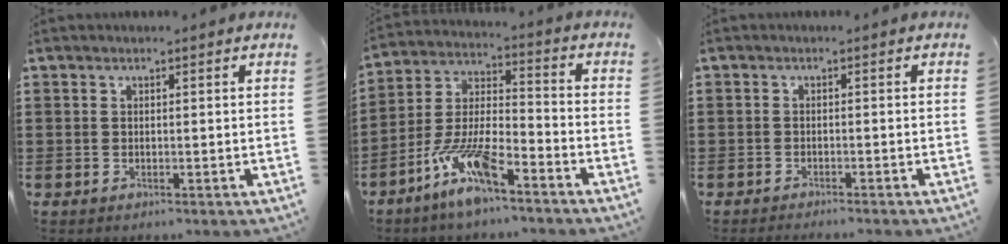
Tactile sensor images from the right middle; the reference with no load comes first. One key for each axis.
{"total": 10.2, "fx": -7.2, "fy": 2.2, "fz": 6.9, "tx": -0.162, "ty": -0.007, "tz": -0.142}
{"total": 1.4, "fx": -1.4, "fy": 0.0, "fz": -0.1, "tx": -0.002, "ty": 0.002, "tz": -0.029}